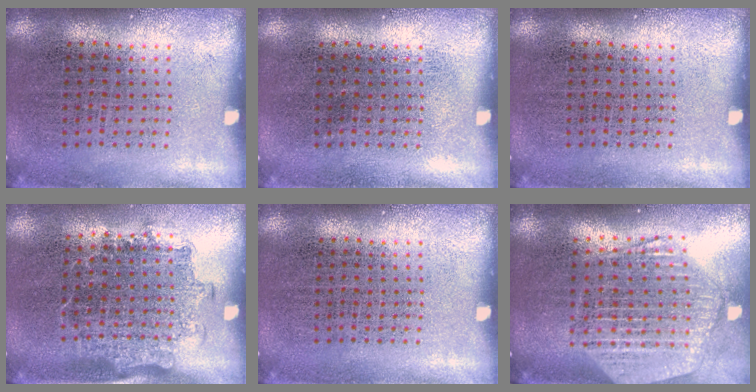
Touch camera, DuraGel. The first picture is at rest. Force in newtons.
{"total": 0.0}
{"total": 0.0}
{"total": 1.4, "press": 1.2, "slide": 0.8}
{"total": 0.0}
{"total": 2.6, "press": 2.2, "slide": 1.4}